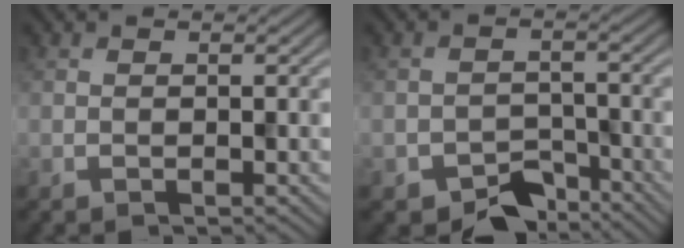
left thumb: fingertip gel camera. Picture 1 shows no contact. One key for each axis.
{"total": 5.1, "fx": -3.8, "fy": 2.8, "fz": 1.9, "tx": -0.024, "ty": -0.008, "tz": -0.067}